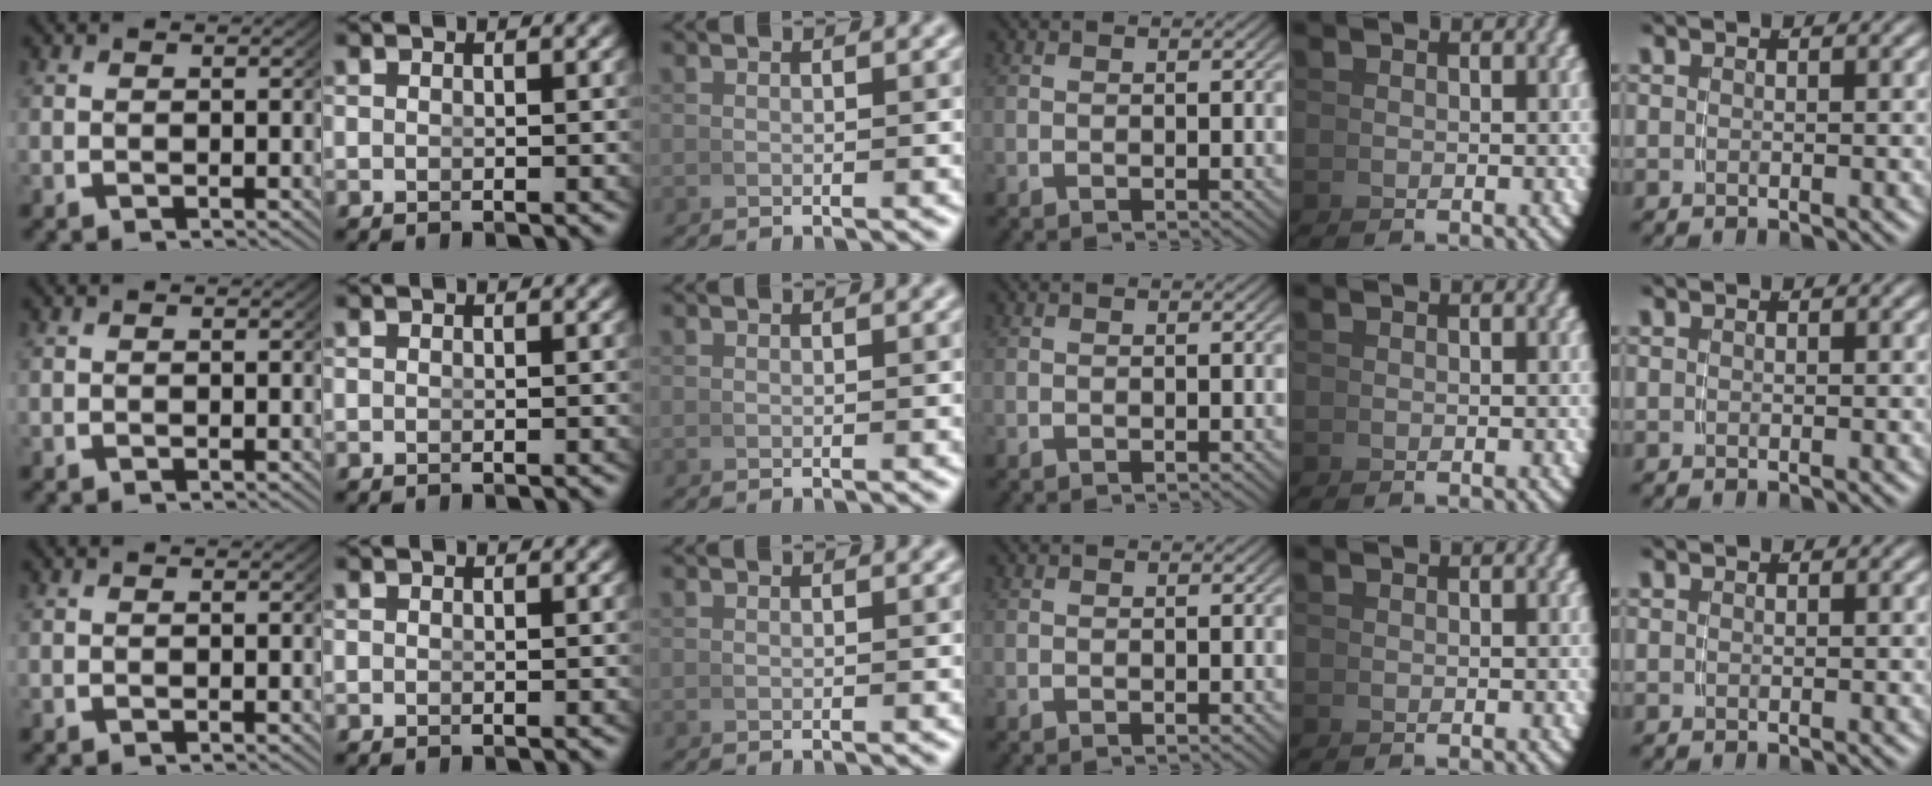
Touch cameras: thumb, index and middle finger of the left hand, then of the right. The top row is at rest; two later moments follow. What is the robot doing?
{"motion": "lift_and_place", "object": "dispenser bottle"}